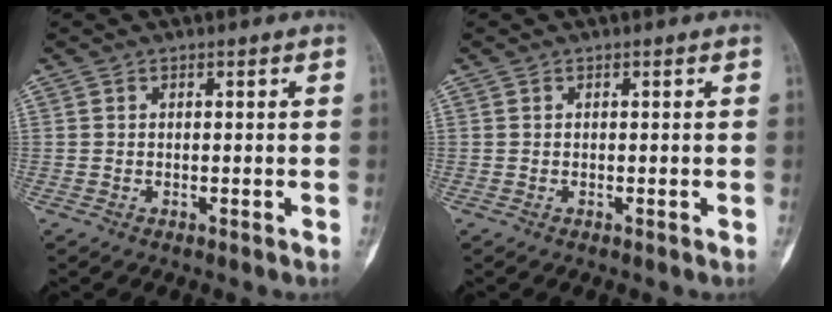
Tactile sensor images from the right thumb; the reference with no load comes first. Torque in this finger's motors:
{"motor_torque": [0.01, -0.01, 0.03, 0.03, 0.01]}